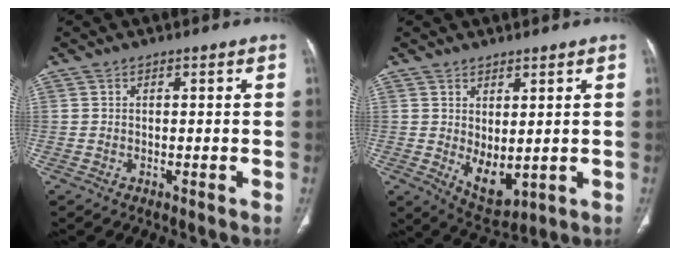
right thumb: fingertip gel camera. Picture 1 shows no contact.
{"total": 6.7, "force": [0.2, 3.5, 5.7], "torque": [-0.078, -0.016, 0.027]}